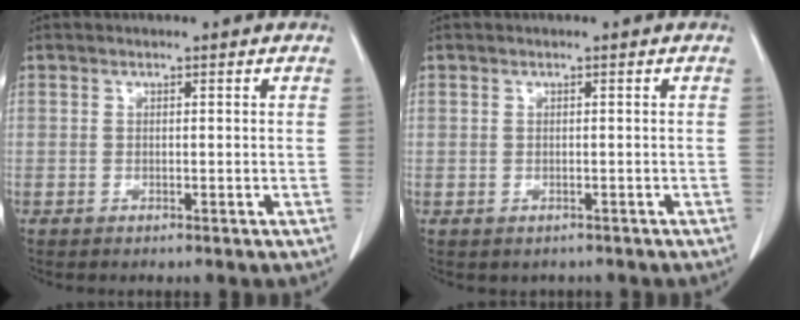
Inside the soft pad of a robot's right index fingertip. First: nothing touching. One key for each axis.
{"total": 1.3, "fx": -0.8, "fy": 1.1, "fz": 0.1, "tx": -0.006, "ty": 0.003, "tz": -0.006}